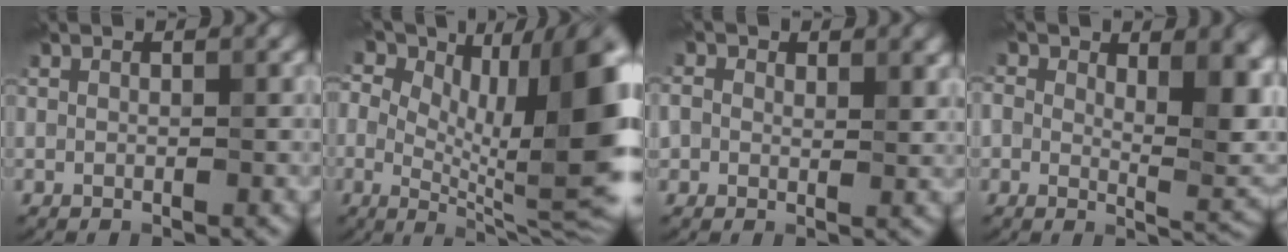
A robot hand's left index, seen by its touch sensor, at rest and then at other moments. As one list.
[{"total": 14.1, "force": [1.5, 6.2, 12.6], "torque": [-0.167, 0.008, 0.019]}, {"total": 3.1, "force": [1.0, 2.4, 1.7], "torque": [-0.030, 0.012, 0.004]}, {"total": 9.5, "force": [1.7, 5.3, 7.7], "torque": [-0.097, -0.003, 0.029]}]